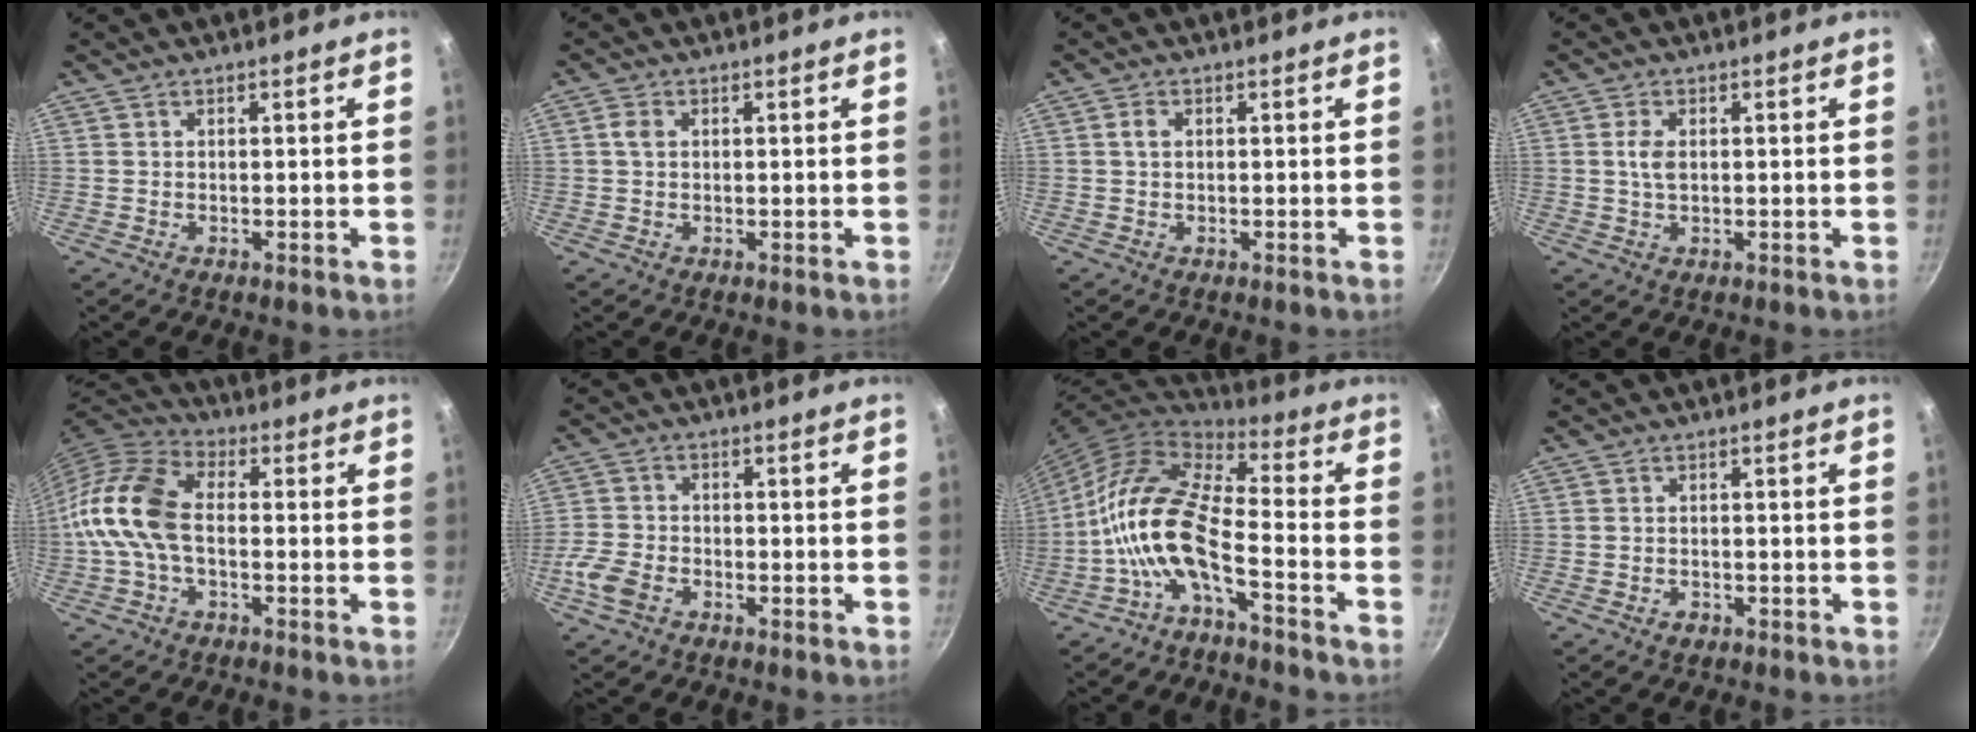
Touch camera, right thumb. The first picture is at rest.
{"total": 1.8, "force": [0.4, 1.3, 1.2], "torque": [-0.019, 0.002, 0.006]}
{"total": 1.7, "force": [0.4, 1.2, 1.2], "torque": [-0.021, 0.004, 0.006]}
{"total": 3.0, "force": [0.4, 1.7, 2.5], "torque": [-0.049, 0.002, 0.008]}
{"total": 12.7, "force": [-1.2, 7.8, 10.0], "torque": [-0.190, 0.040, -0.042]}
{"total": 6.2, "force": [-3.0, 4.0, 3.7], "torque": [-0.078, 0.019, -0.064]}
{"total": 14.1, "force": [-5.1, 5.5, 11.9], "torque": [-0.233, 0.055, -0.112]}
{"total": 1.5, "force": [-0.8, 1.1, 0.7], "torque": [-0.011, 0.004, -0.007]}